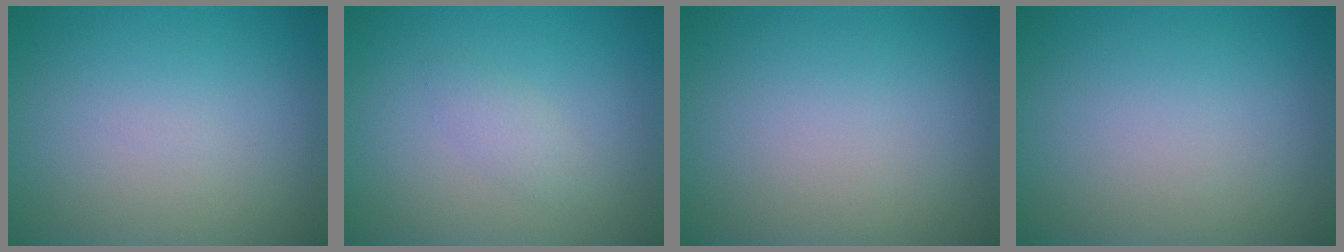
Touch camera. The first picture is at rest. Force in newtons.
{"total": 1.3, "press": 1.3, "slide": 0.0}
{"total": 0.0}
{"total": 0.0}